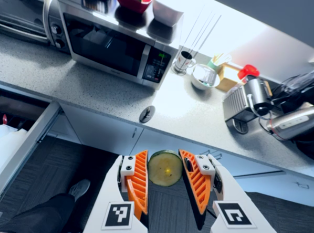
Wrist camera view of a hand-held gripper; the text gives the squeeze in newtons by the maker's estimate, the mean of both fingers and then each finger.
{"total": 9.5, "left": 9.8, "right": 9.3}